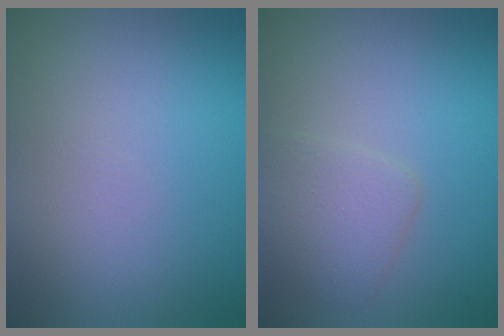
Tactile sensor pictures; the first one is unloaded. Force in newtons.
{"total": 2.5, "press": 2.5, "slide": 0.2}